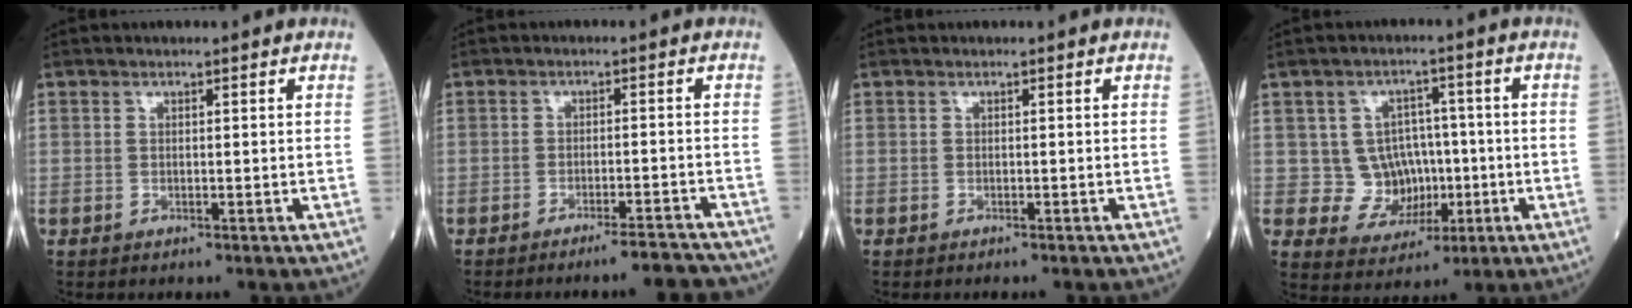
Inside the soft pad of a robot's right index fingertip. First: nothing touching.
{"total": 5.7, "force": [-5.3, 0.3, 2.1], "torque": [-0.009, 0.000, -0.077]}
{"total": 0.6, "force": [-0.5, 0.0, 0.2], "torque": [-0.003, -0.001, -0.009]}
{"total": 7.2, "force": [-0.2, 6.6, 2.8], "torque": [-0.033, 0.018, 0.010]}